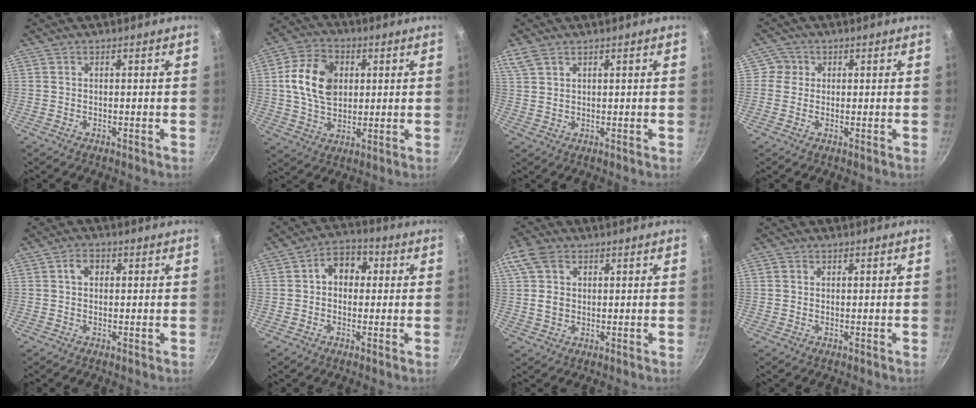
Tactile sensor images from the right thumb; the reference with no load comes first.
{"total": 12.9, "force": [2.3, 9.2, 8.8], "torque": [-0.139, 0.003, 0.036]}
{"total": 3.6, "force": [2.4, 1.9, 1.9], "torque": [-0.037, -0.003, 0.054]}
{"total": 2.7, "force": [0.4, 2.7, 0.2], "torque": [0.024, 0.003, -0.002]}
{"total": 2.9, "force": [0.7, 2.2, 1.8], "torque": [-0.019, 0.004, 0.007]}
{"total": 7.2, "force": [1.2, 5.5, 4.5], "torque": [-0.028, 0.013, 0.003]}
{"total": 7.9, "force": [2.4, 5.9, 4.8], "torque": [-0.080, -0.003, 0.036]}
{"total": 1.2, "force": [0.3, 1.1, 0.4], "torque": [-0.004, 0.001, 0.003]}